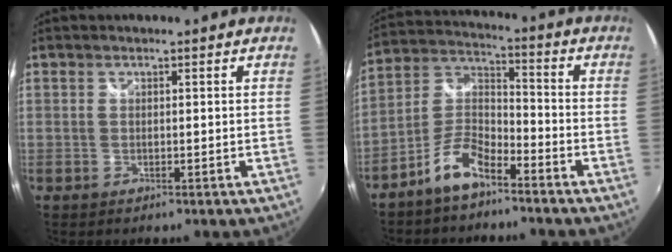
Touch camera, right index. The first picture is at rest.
{"total": 9.4, "force": [-6.4, 3.4, 5.9], "torque": [-0.142, 0.025, -0.128]}